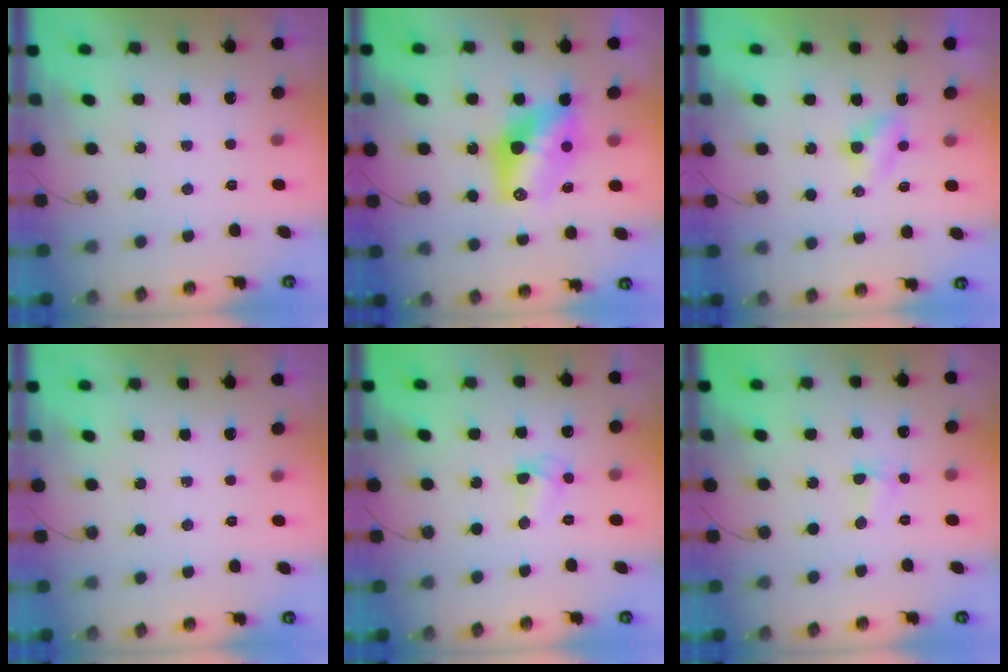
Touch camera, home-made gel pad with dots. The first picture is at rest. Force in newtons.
{"total": 11.7, "press": 11.7, "slide": 0.9}
{"total": 2.7, "press": 2.7, "slide": 0.4}
{"total": 0.0}
{"total": 5.2, "press": 5.2, "slide": 0.5}
{"total": 3.0, "press": 2.9, "slide": 0.5}